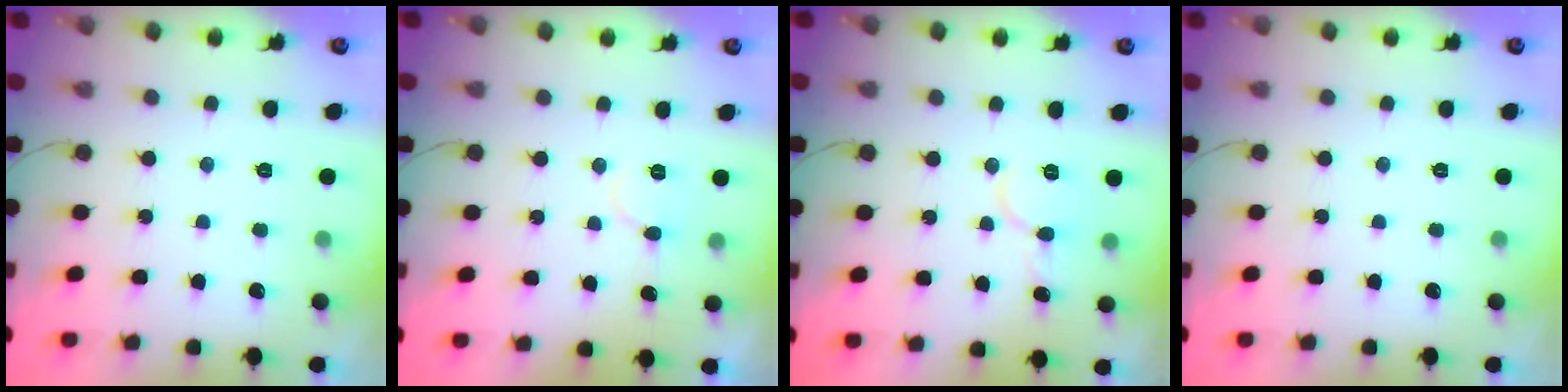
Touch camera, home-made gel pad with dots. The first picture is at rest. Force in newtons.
{"total": 4.5, "press": 4.5, "slide": 0.3}
{"total": 6.9, "press": 6.9, "slide": 0.9}
{"total": 0.0}